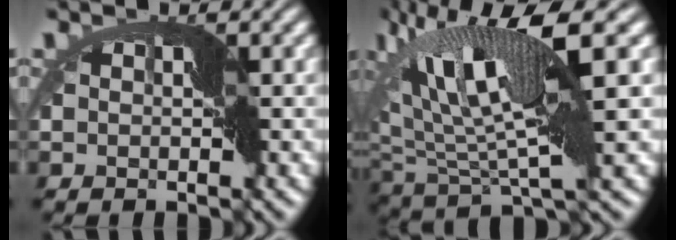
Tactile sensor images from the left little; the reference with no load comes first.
{"total": 9.3, "force": [3.9, 2.1, 8.1], "torque": [-0.168, 0.007, 0.072]}